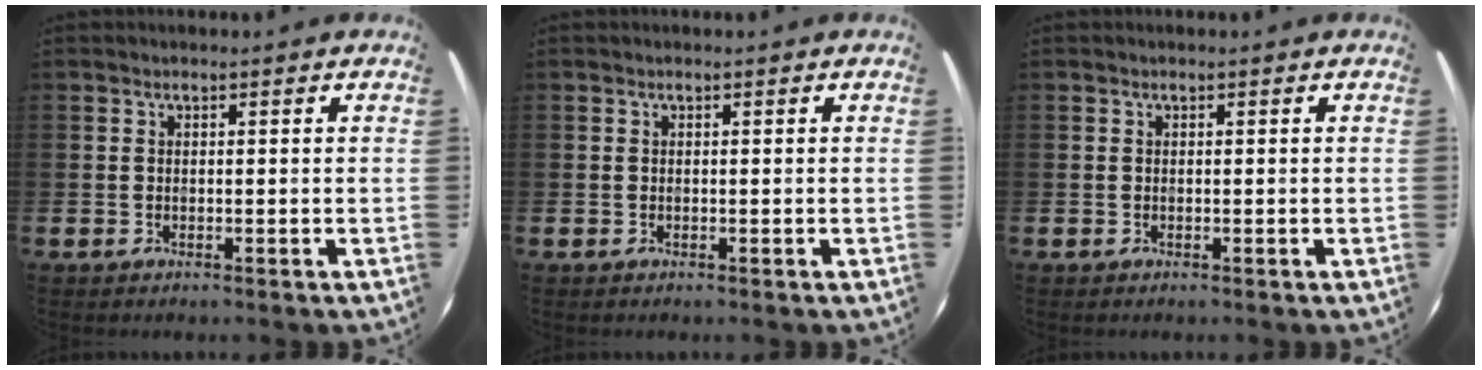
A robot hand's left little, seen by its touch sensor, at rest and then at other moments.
{"total": 0.0}
{"total": 0.0}